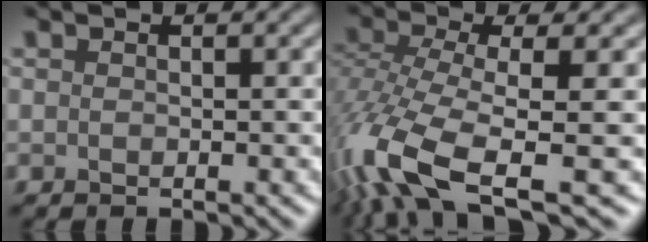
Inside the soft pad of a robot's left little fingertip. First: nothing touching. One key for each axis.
{"total": 10.6, "fx": -4.9, "fy": 3.7, "fz": 8.6, "tx": -0.191, "ty": -0.014, "tz": -0.095}